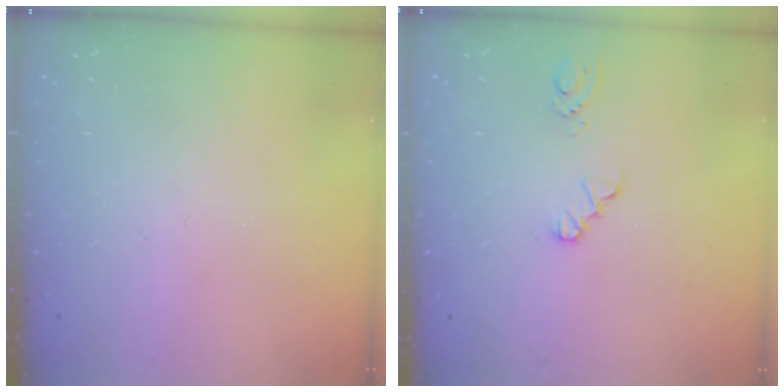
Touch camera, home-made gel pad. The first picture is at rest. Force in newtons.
{"total": 1.3, "press": 1.3, "slide": 0.2}